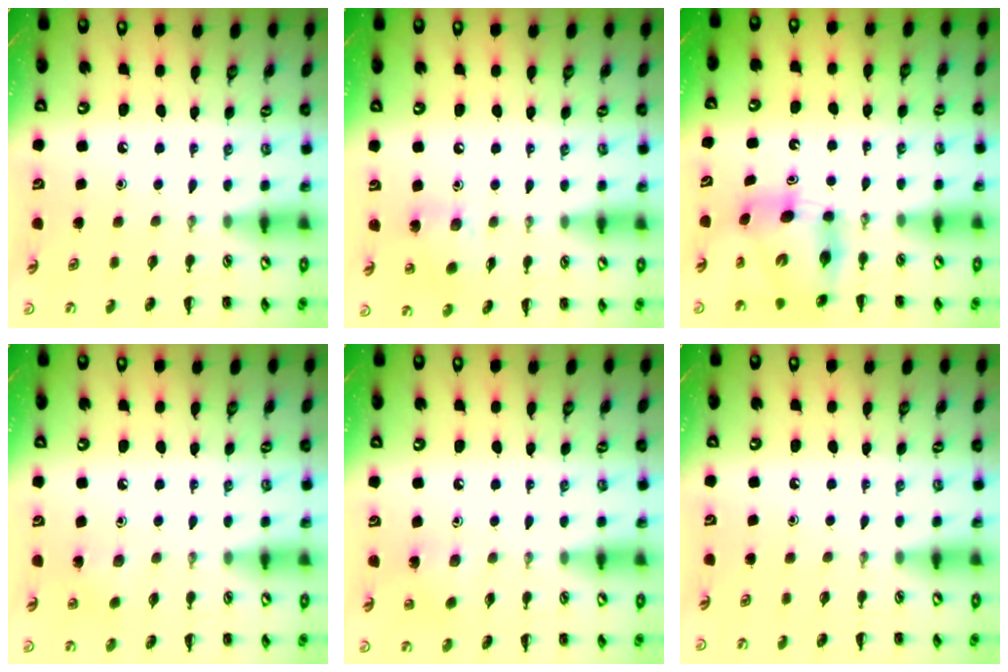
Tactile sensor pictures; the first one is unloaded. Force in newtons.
{"total": 7.6, "press": 7.6, "slide": 0.7}
{"total": 7.0, "press": 6.9, "slide": 0.8}
{"total": 5.8, "press": 5.5, "slide": 1.7}
{"total": 4.1, "press": 3.9, "slide": 1.0}
{"total": 0.0}